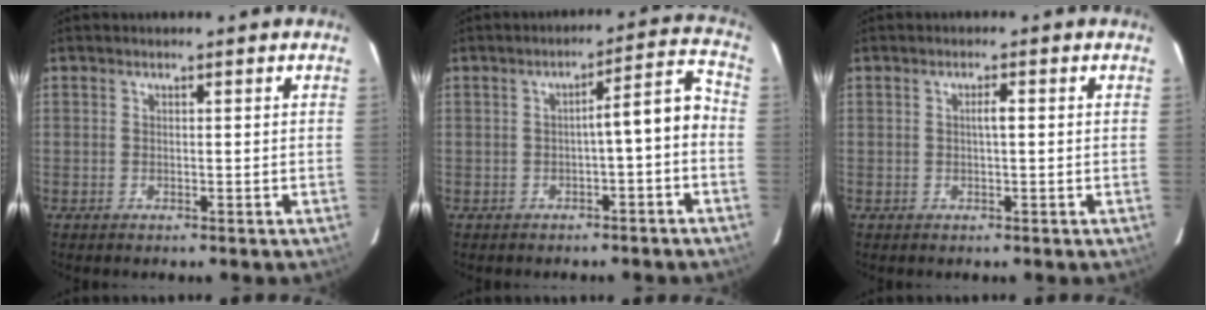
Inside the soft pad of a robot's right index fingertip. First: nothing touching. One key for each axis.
{"total": 6.2, "fx": -1.6, "fy": 0.7, "fz": 5.9, "tx": -0.073, "ty": 0.029, "tz": -0.023}
{"total": 1.4, "fx": 0.1, "fy": 0.2, "fz": 1.3, "tx": -0.024, "ty": 0.004, "tz": 0.000}